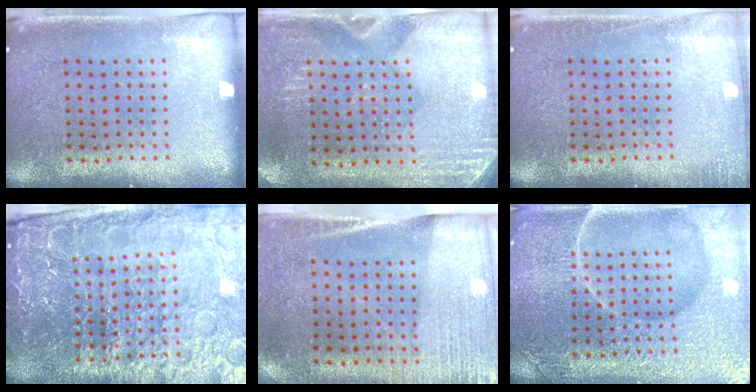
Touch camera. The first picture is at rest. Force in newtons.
{"total": 2.9, "press": 2.5, "slide": 1.3}
{"total": 1.3, "press": 1.3, "slide": 0.3}
{"total": 5.7, "press": 5.1, "slide": 2.4}
{"total": 2.7, "press": 2.4, "slide": 1.2}
{"total": 7.4, "press": 7.4, "slide": 1.0}